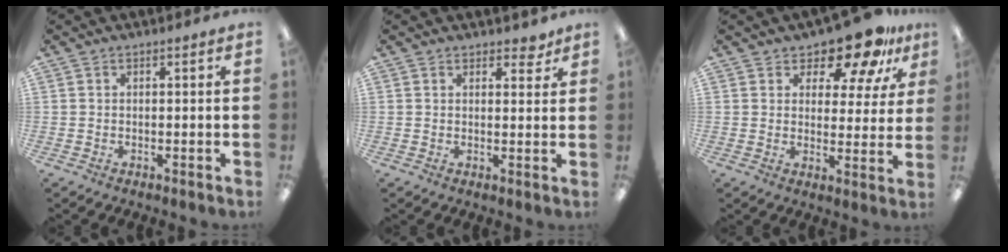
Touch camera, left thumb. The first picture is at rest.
{"total": 2.9, "force": [2.4, 1.3, 1.0], "torque": [0.002, -0.010, 0.039]}
{"total": 12.0, "force": [9.5, 5.0, 5.4], "torque": [-0.084, -0.060, 0.171]}